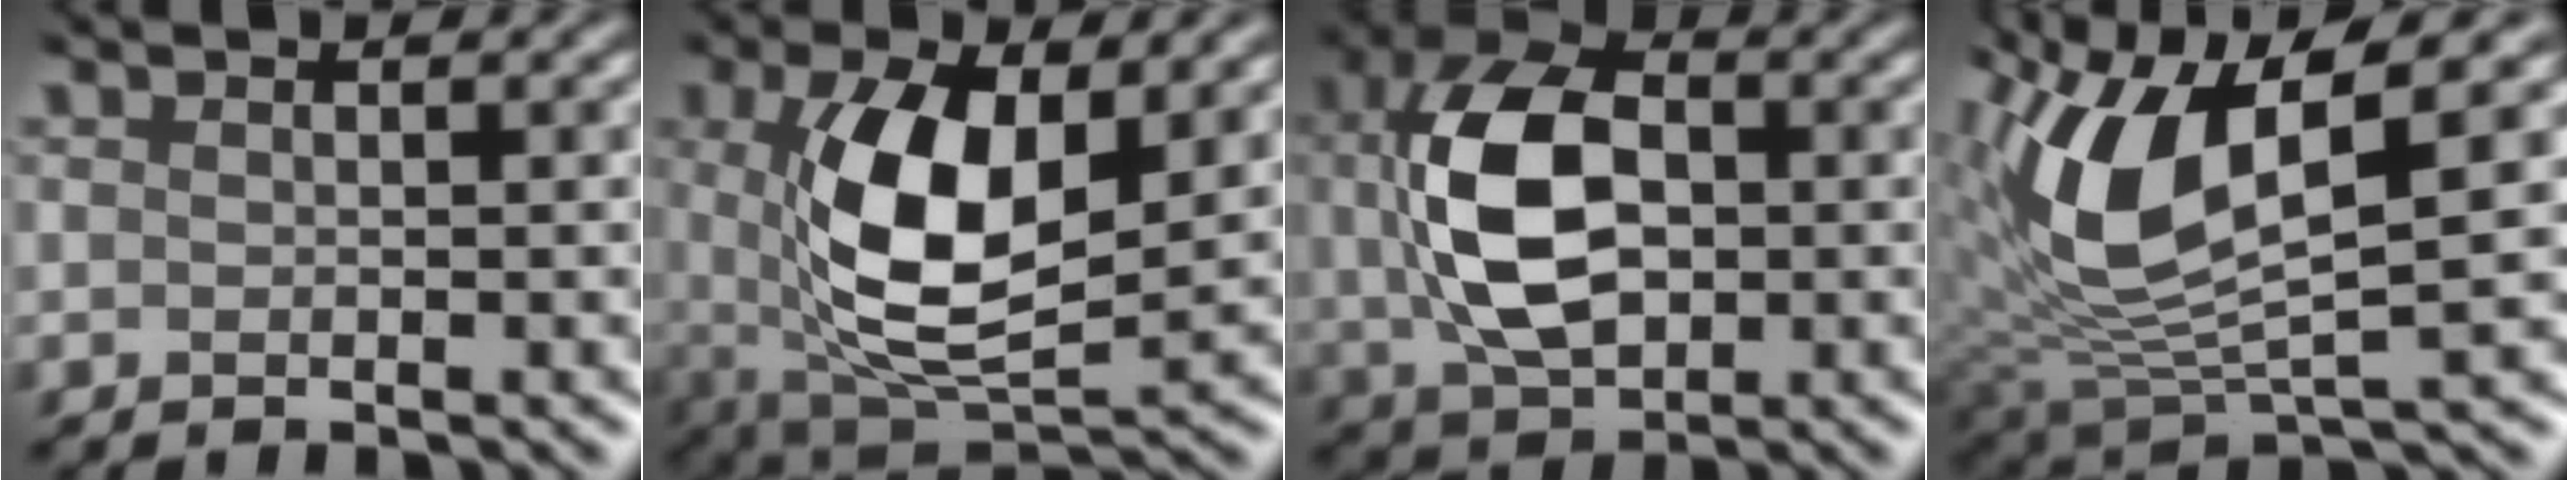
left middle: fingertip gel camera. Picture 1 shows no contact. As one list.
[{"total": 7.6, "force": [1.1, 3.1, 6.8], "torque": [-0.155, -0.003, 0.037]}, {"total": 8.4, "force": [0.3, 5.2, 6.6], "torque": [-0.166, 0.007, 0.023]}, {"total": 8.0, "force": [2.1, 2.9, 7.1], "torque": [-0.187, -0.006, 0.057]}]